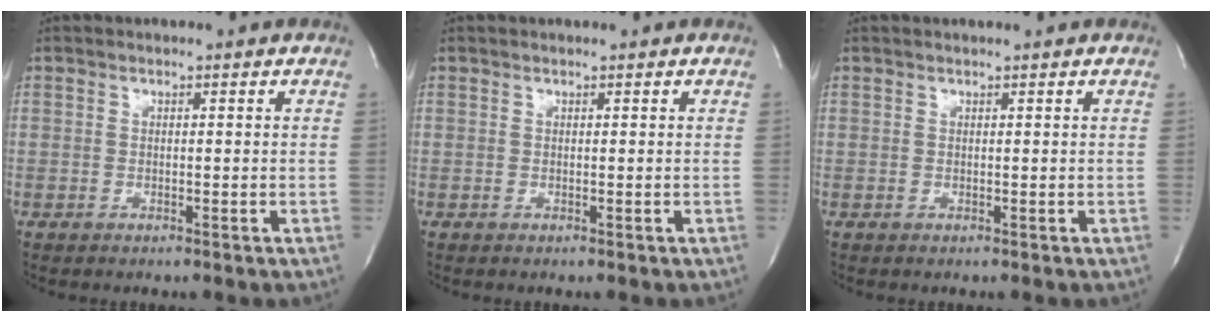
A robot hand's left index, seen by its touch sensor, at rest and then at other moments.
{"total": 0.9, "force": [0.9, -0.1, 0.4], "torque": [-0.006, 0.008, 0.016]}
{"total": 1.8, "force": [1.7, -0.1, 0.8], "torque": [-0.009, 0.013, 0.025]}